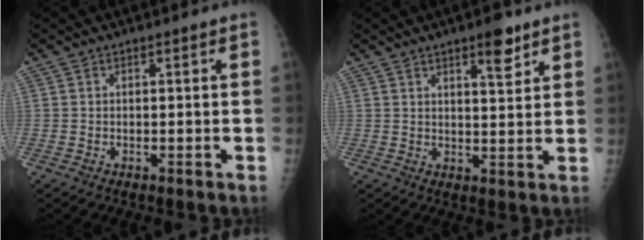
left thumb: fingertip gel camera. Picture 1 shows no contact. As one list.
[{"total": 5.8, "force": [3.7, 1.7, 4.1], "torque": [-0.048, -0.022, 0.053]}]